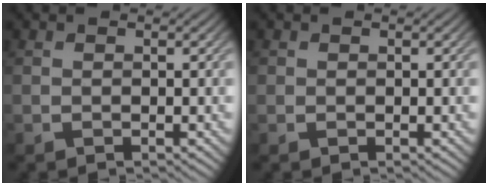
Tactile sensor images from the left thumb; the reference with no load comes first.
{"total": 0.5, "force": [-0.1, 0.5, 0.1], "torque": [0.001, -0.002, -0.003]}